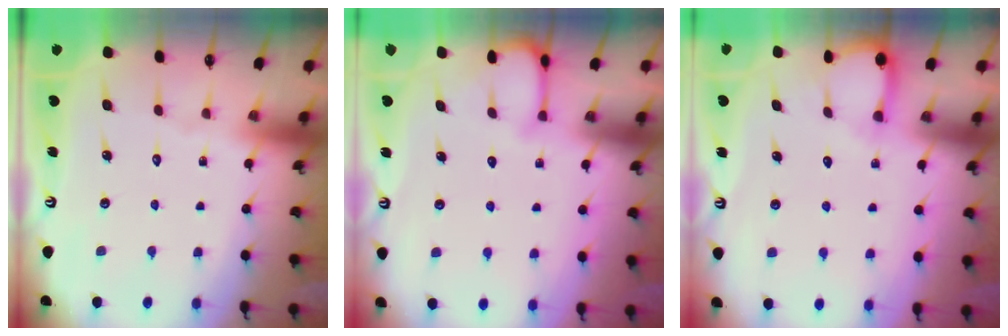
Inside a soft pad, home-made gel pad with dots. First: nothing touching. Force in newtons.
{"total": 2.8, "press": 2.8, "slide": 0.1}
{"total": 3.4, "press": 3.4, "slide": 0.3}